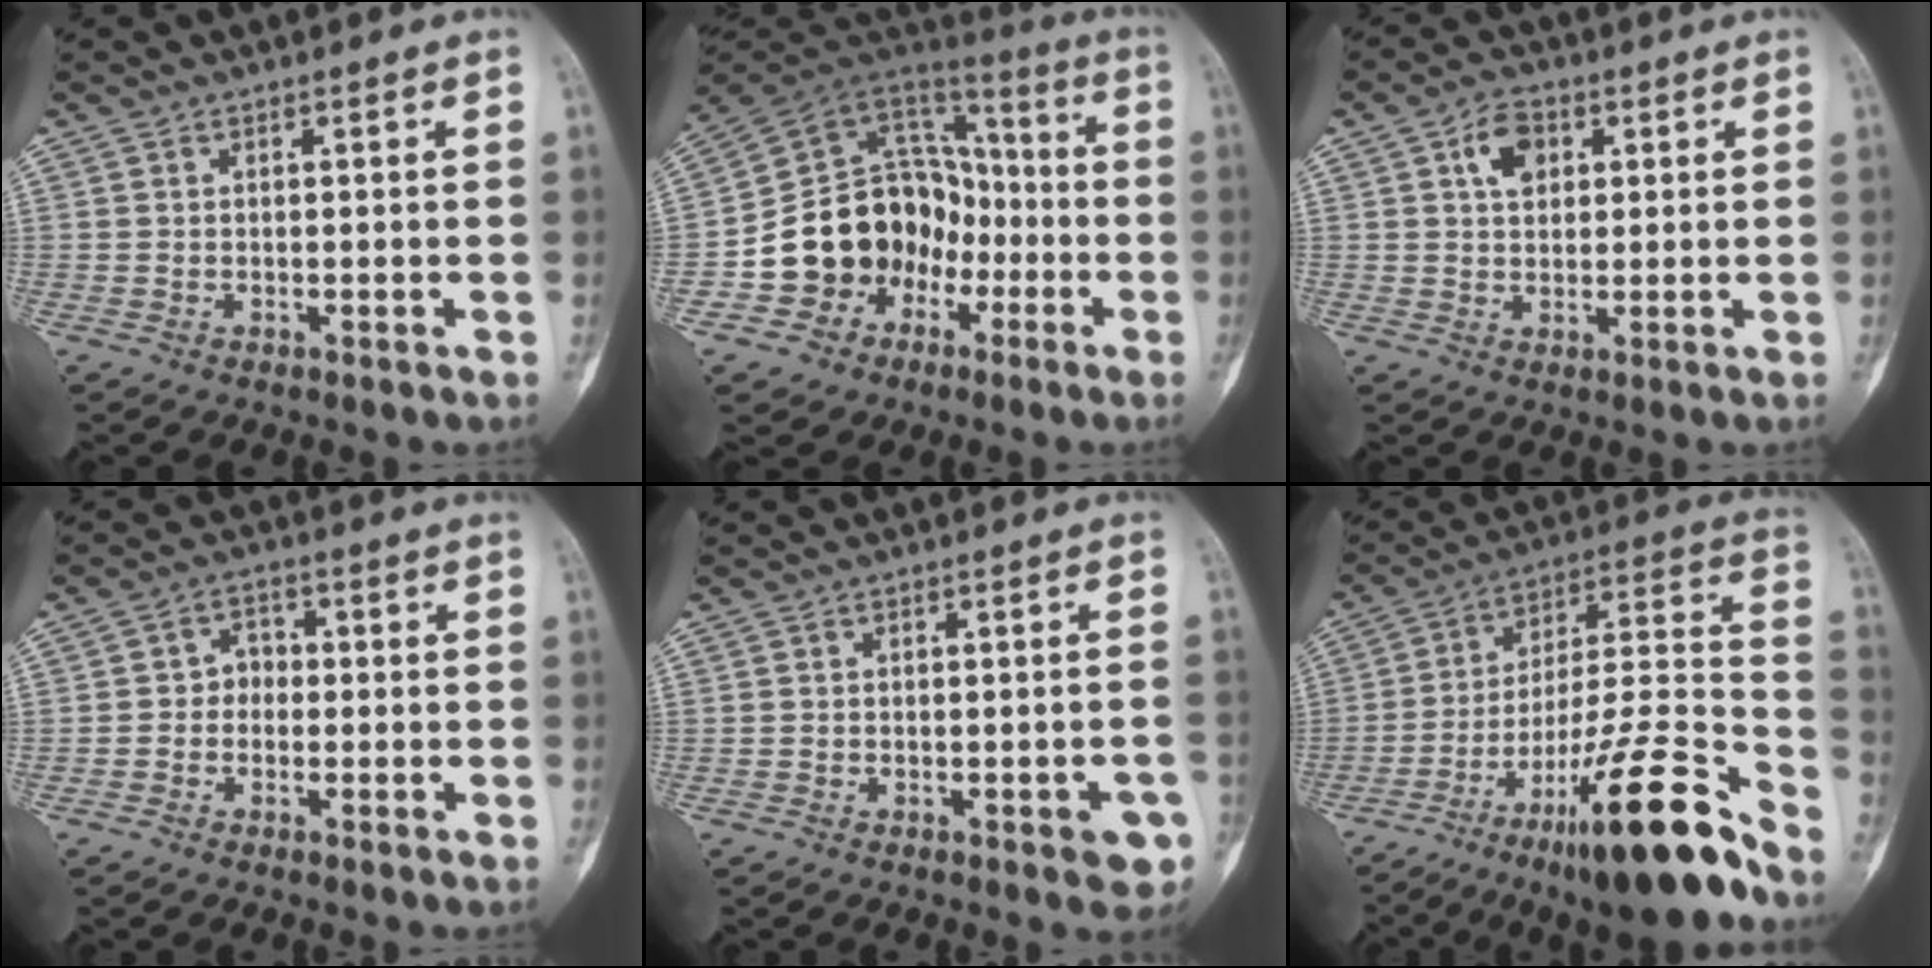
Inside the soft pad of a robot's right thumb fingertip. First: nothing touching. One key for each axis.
{"total": 17.9, "fx": -5.9, "fy": 14.9, "fz": 7.9, "tx": -0.083, "ty": 0.092, "tz": -0.099}
{"total": 6.0, "fx": 2.0, "fy": 4.1, "fz": 3.8, "tx": -0.046, "ty": 0.003, "tz": 0.032}
{"total": 3.5, "fx": -0.7, "fy": 3.0, "fz": 1.6, "tx": 0.002, "ty": 0.017, "tz": -0.023}
{"total": 4.8, "fx": -2.2, "fy": 1.7, "fz": 3.9, "tx": -0.029, "ty": 0.009, "tz": -0.023}
{"total": 24.8, "fx": -16.8, "fy": 3.5, "fz": 17.9, "tx": -0.249, "ty": 0.087, "tz": -0.271}